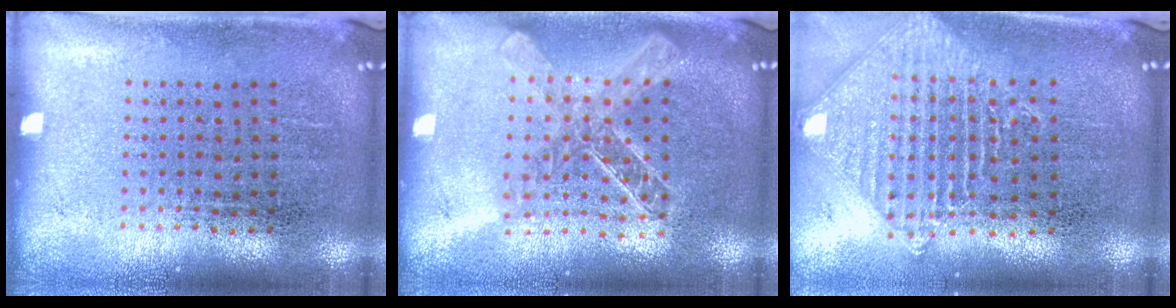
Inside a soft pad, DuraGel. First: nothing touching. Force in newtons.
{"total": 1.8, "press": 1.6, "slide": 0.8}
{"total": 1.5, "press": 1.3, "slide": 0.6}